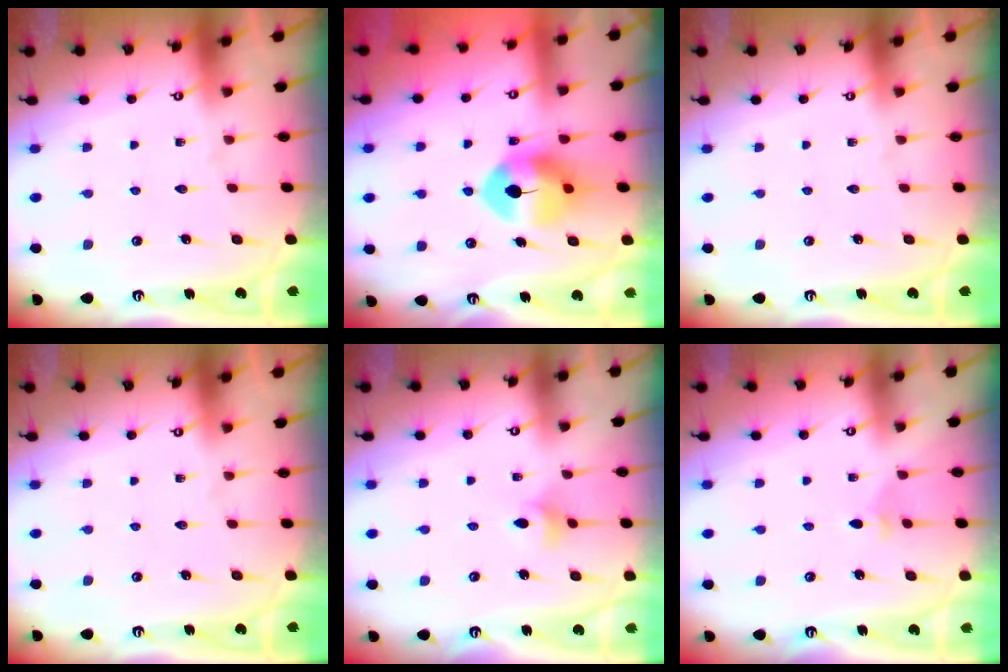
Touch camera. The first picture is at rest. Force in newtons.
{"total": 8.5, "press": 8.4, "slide": 1.3}
{"total": 0.0}
{"total": 0.0}
{"total": 5.0, "press": 4.9, "slide": 1.0}
{"total": 2.9, "press": 2.8, "slide": 0.8}